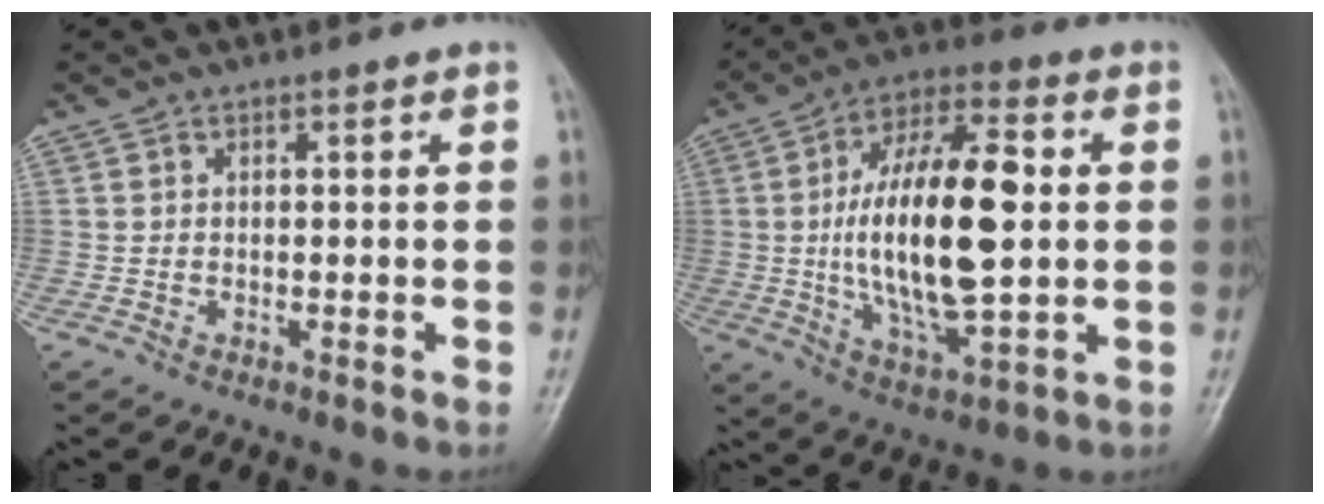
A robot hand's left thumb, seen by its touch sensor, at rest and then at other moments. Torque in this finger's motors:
{"motor_torque": [1.34, 3.67, 2.55, -0.20, 0.26]}